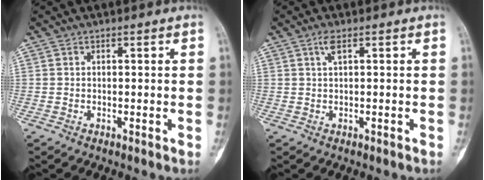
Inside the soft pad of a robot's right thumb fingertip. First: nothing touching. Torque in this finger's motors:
{"motor_torque": [0.02, 0.10, 0.59, 0.06, 0.01]}